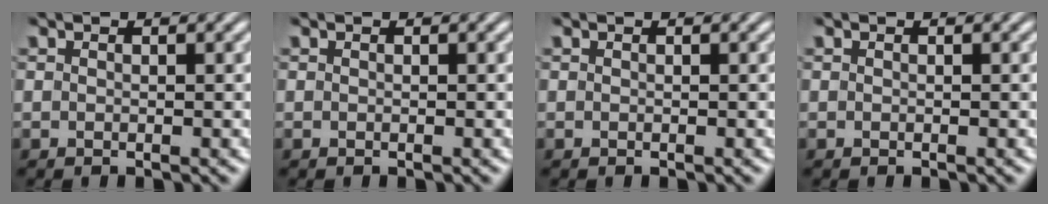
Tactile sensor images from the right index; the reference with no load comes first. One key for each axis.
{"total": 0.0}
{"total": 0.0}
{"total": 0.0}